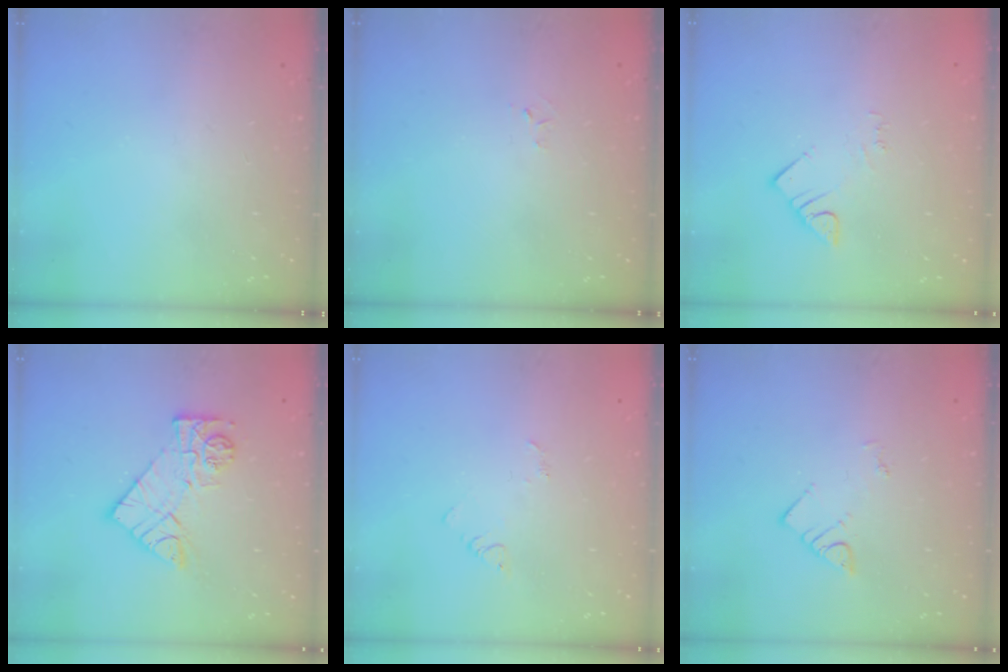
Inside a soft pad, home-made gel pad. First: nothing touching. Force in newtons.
{"total": 2.6, "press": 2.6, "slide": 0.4}
{"total": 2.8, "press": 2.8, "slide": 0.2}
{"total": 11.2, "press": 11.2, "slide": 0.8}
{"total": 2.9, "press": 2.9, "slide": 0.3}
{"total": 3.7, "press": 3.6, "slide": 0.6}